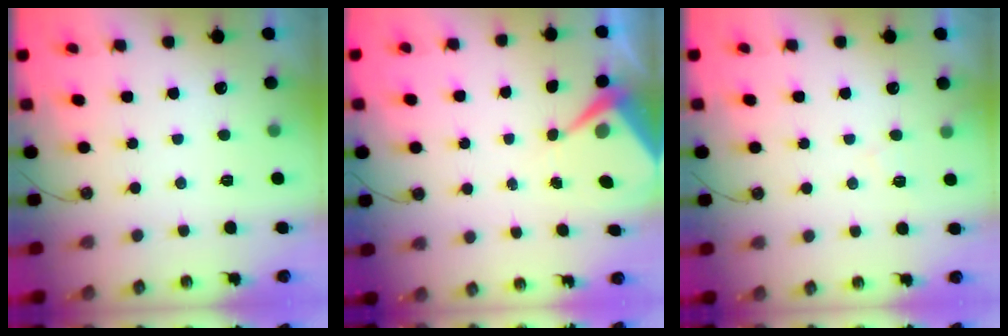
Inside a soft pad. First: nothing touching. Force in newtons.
{"total": 5.1, "press": 5.1, "slide": 0.6}
{"total": 4.8, "press": 4.8, "slide": 0.7}